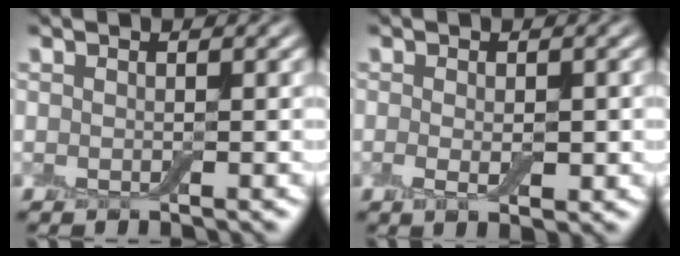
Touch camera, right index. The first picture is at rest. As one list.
[{"total": 2.3, "force": [-0.3, 1.0, 2.1], "torque": [-0.038, -0.007, -0.003]}]